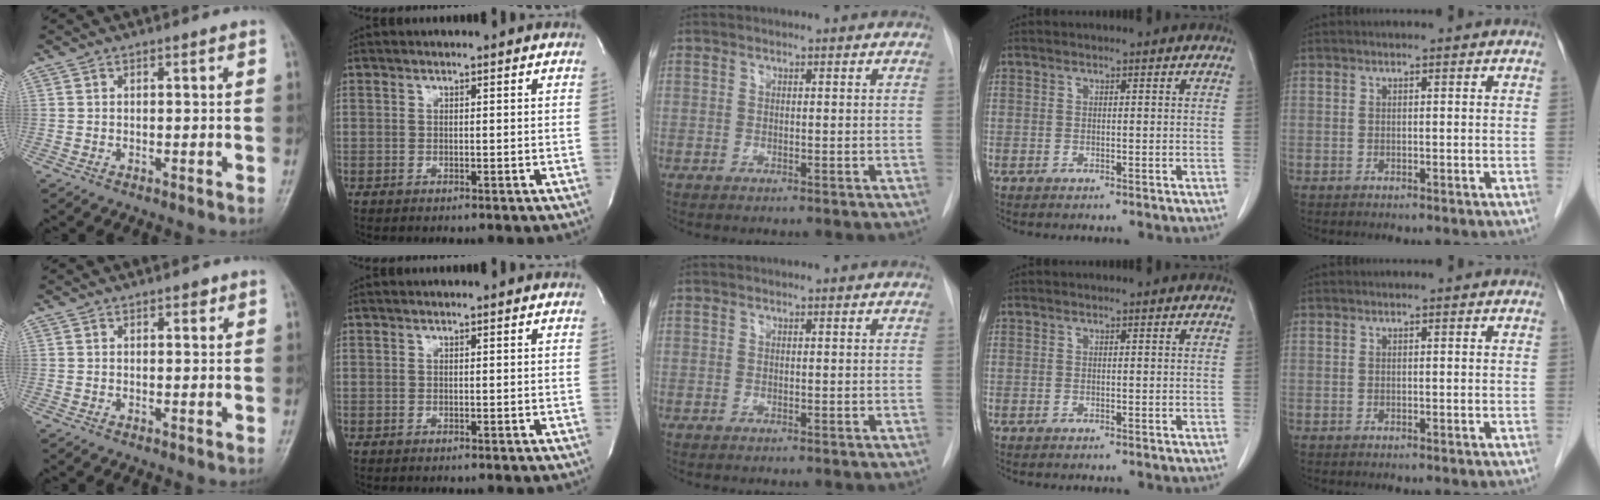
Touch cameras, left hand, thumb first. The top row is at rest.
{"thumb": {"total": 1.2, "force": [0.8, 0.6, 0.7], "torque": [-0.002, -0.002, 0.008]}}